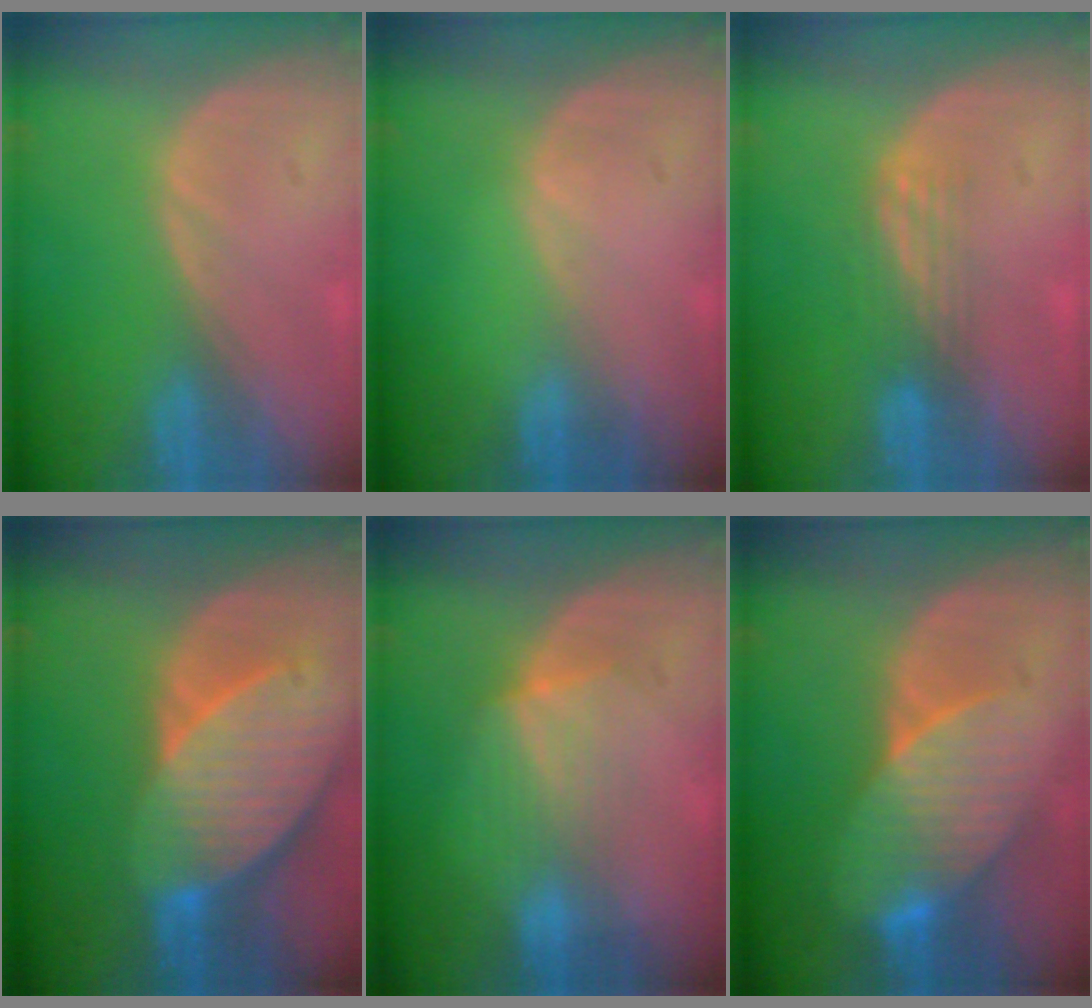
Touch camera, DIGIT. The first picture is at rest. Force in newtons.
{"total": 0.0}
{"total": 3.4, "press": 2.8, "slide": 1.9}
{"total": 10.7, "press": 9.4, "slide": 5.0}
{"total": 4.6, "press": 4.4, "slide": 1.1}
{"total": 8.3, "press": 7.9, "slide": 2.6}